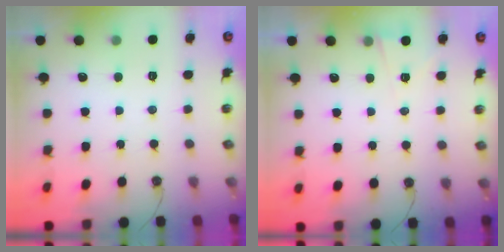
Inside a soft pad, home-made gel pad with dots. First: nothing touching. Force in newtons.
{"total": 2.7, "press": 2.3, "slide": 1.5}